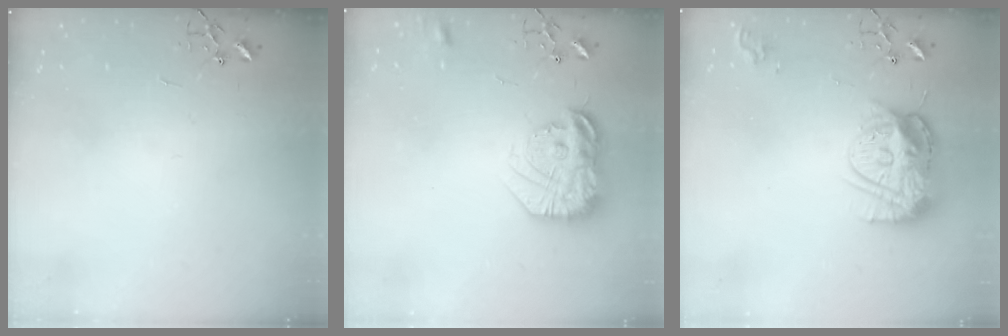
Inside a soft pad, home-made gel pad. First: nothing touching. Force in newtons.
{"total": 18.4, "press": 18.3, "slide": 1.7}
{"total": 19.1, "press": 19.1, "slide": 1.5}